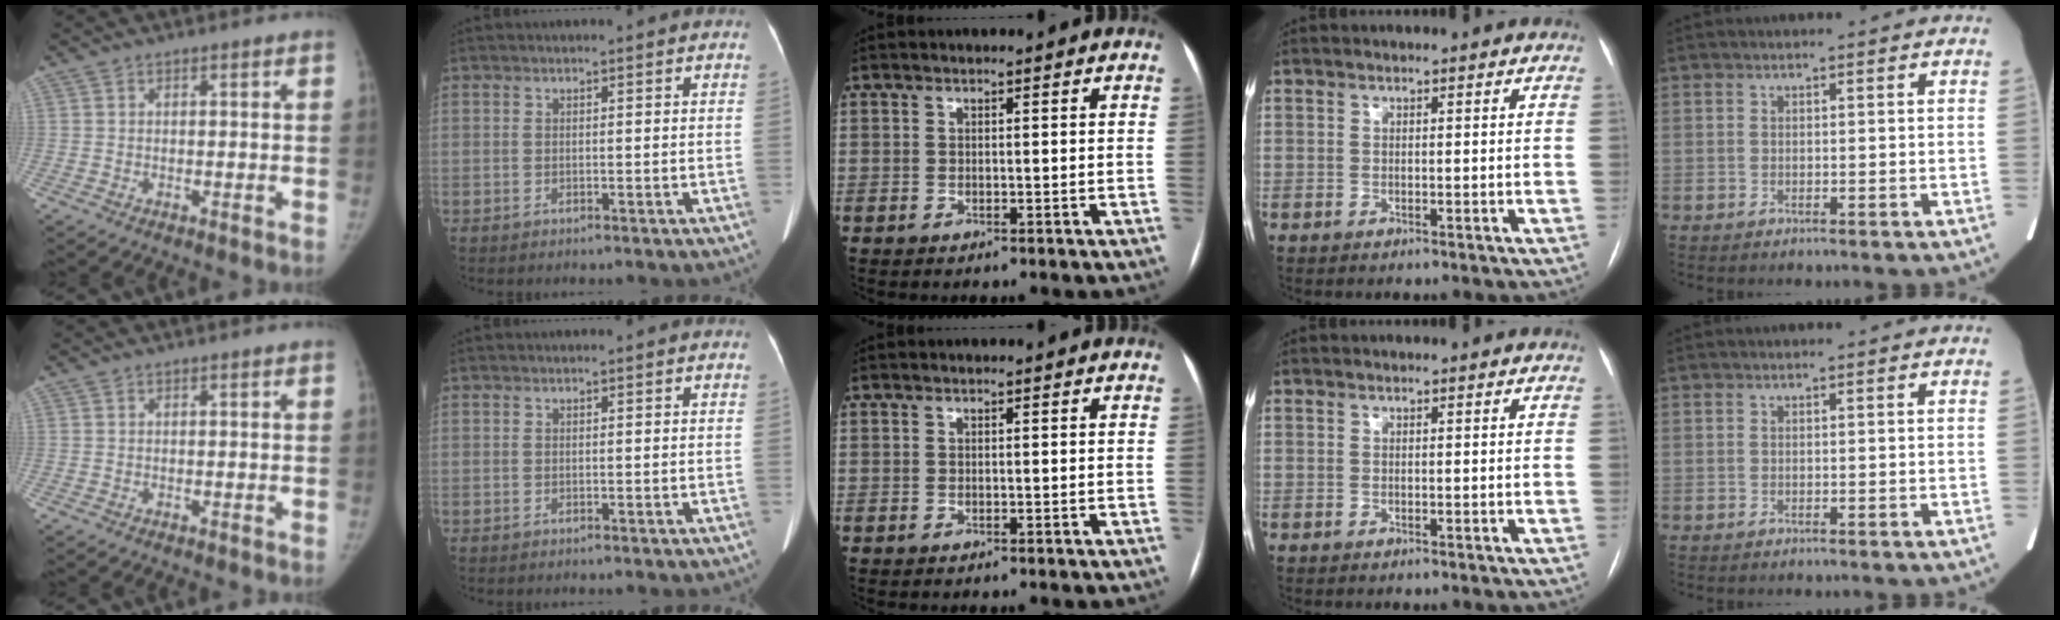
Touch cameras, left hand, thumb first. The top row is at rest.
{}